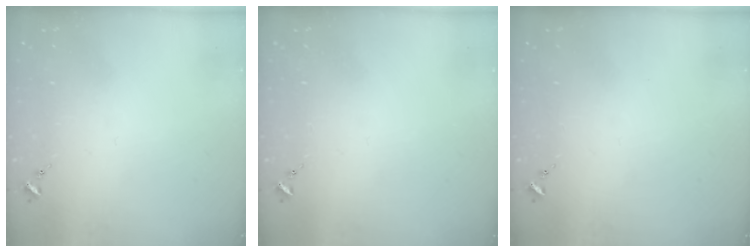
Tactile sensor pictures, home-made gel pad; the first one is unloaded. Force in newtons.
{"total": 0.0}
{"total": 0.0}